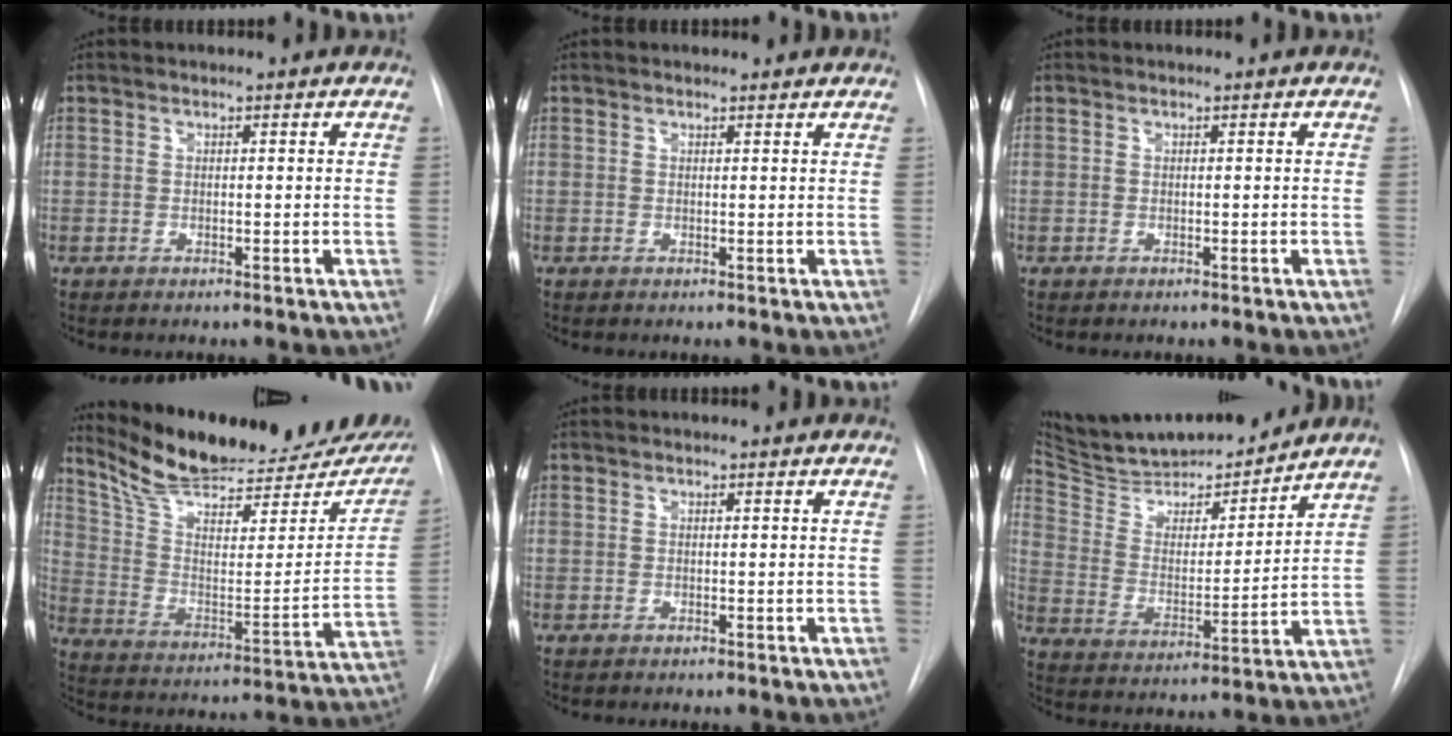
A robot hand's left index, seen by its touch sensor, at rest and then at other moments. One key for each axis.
{"total": 2.2, "fx": 2.0, "fy": 0.6, "fz": 0.3, "tx": -0.009, "ty": 0.010, "tz": 0.019}
{"total": 0.0}
{"total": 24.7, "fx": 21.7, "fy": 5.9, "fz": 10.2, "tx": -0.149, "ty": -0.040, "tz": 0.305}
{"total": 0.0}
{"total": 19.0, "fx": 17.6, "fy": 3.4, "fz": 6.2, "tx": -0.099, "ty": -0.007, "tz": 0.291}